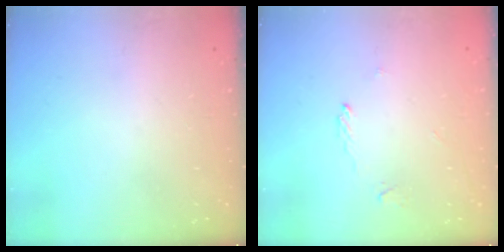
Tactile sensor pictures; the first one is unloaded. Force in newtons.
{"total": 1.9, "press": 1.9, "slide": 0.2}